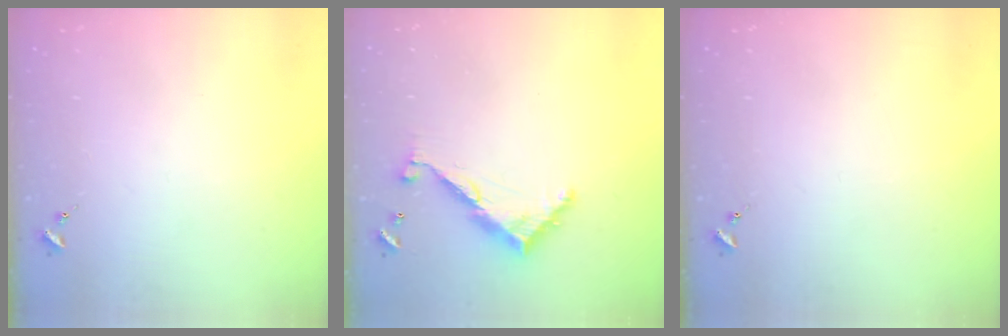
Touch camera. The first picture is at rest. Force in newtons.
{"total": 9.0, "press": 9.0, "slide": 0.7}
{"total": 0.0}